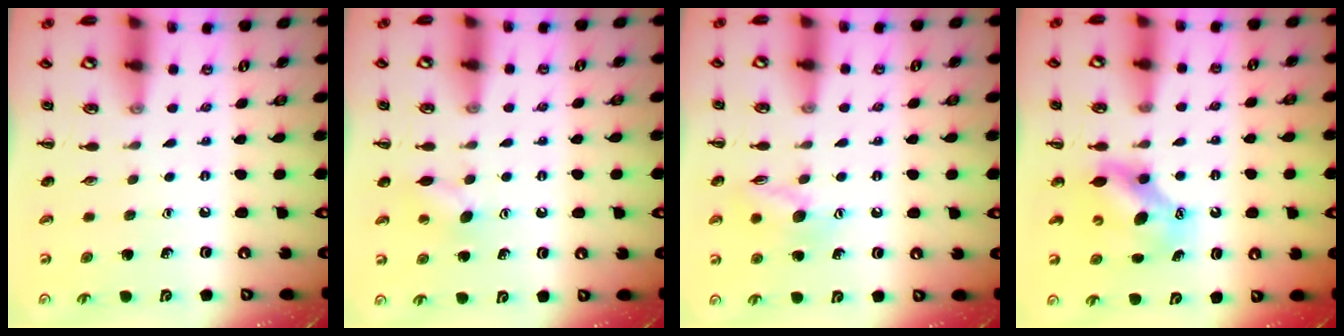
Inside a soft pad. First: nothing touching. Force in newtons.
{"total": 6.7, "press": 6.5, "slide": 1.5}
{"total": 9.9, "press": 9.9, "slide": 0.7}
{"total": 7.4, "press": 7.3, "slide": 1.2}